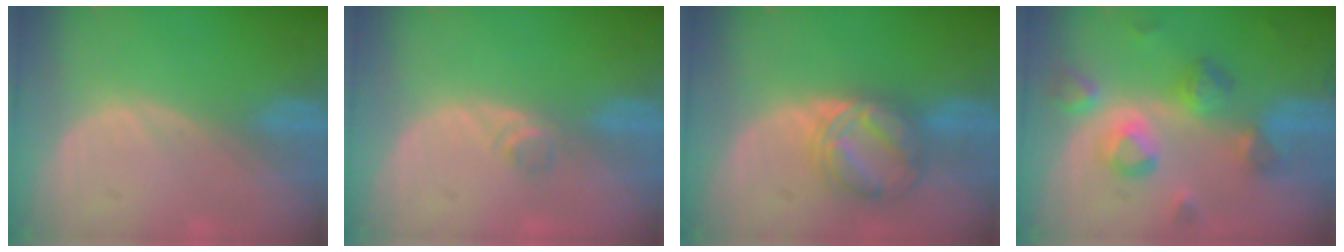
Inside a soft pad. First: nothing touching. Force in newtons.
{"total": 1.6, "press": 1.4, "slide": 0.8}
{"total": 6.6, "press": 6.6, "slide": 0.4}
{"total": 8.1, "press": 7.7, "slide": 2.7}